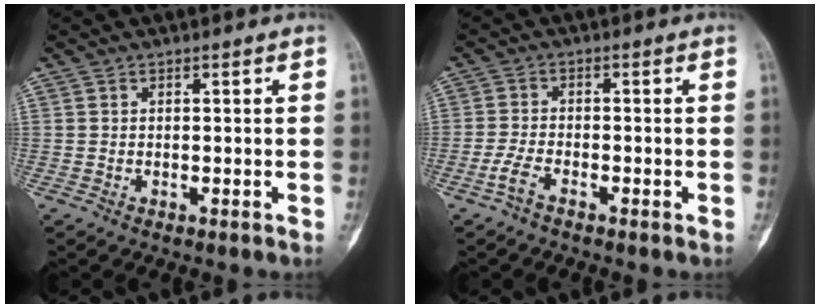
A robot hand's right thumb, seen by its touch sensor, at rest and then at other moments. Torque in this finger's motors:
{"motor_torque": [-0.34, -0.27, -0.16, -0.20, -0.03]}